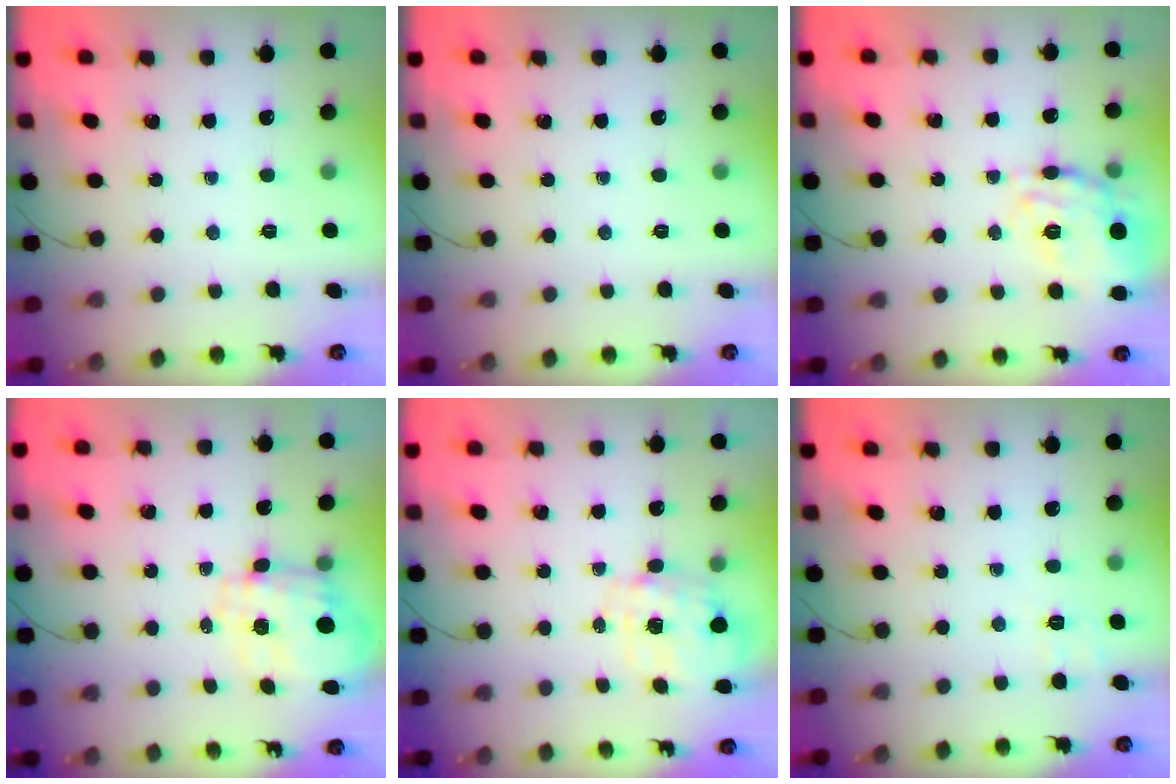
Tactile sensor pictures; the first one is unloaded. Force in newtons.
{"total": 0.0}
{"total": 18.7, "press": 18.6, "slide": 1.5}
{"total": 3.4, "press": 3.1, "slide": 1.4}
{"total": 2.9, "press": 2.7, "slide": 0.9}
{"total": 2.4, "press": 1.7, "slide": 1.7}